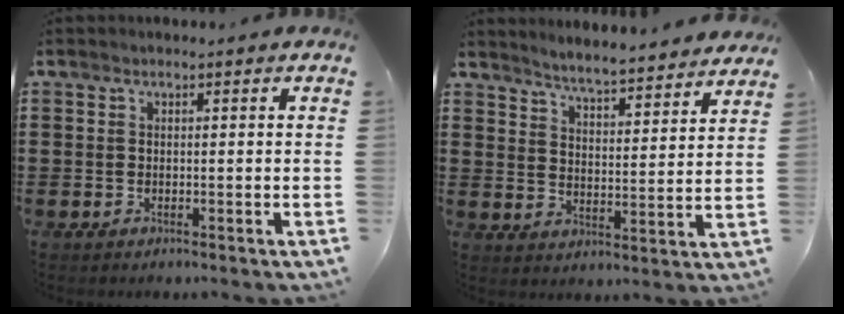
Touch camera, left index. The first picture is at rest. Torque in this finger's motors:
{"motor_torque": [0.18, -0.25, 0.46, 0.12]}